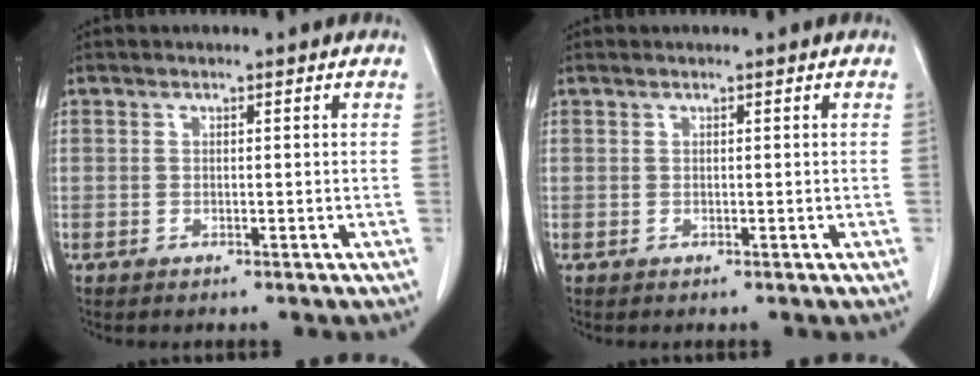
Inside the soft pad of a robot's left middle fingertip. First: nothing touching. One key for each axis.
{"total": 0.0}